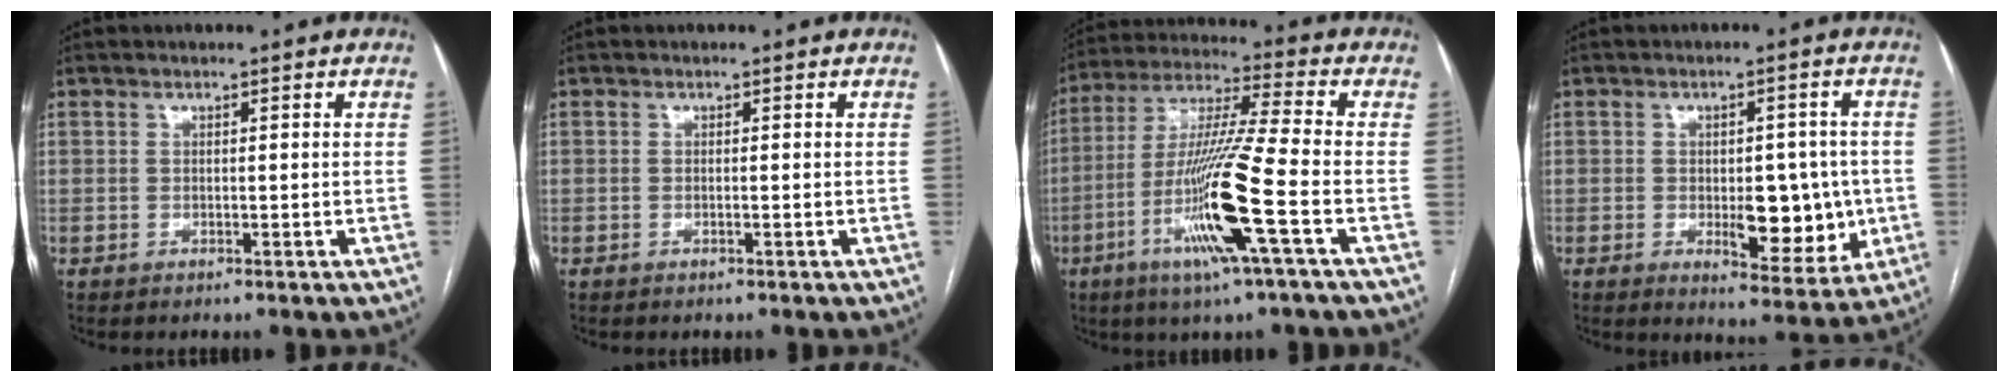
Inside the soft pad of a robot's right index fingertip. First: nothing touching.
{"total": 0.0}
{"total": 15.9, "force": [-5.5, -0.9, 14.9], "torque": [-0.301, -0.017, -0.109]}
{"total": 9.6, "force": [-1.3, 4.5, 8.4], "torque": [-0.096, 0.003, -0.008]}